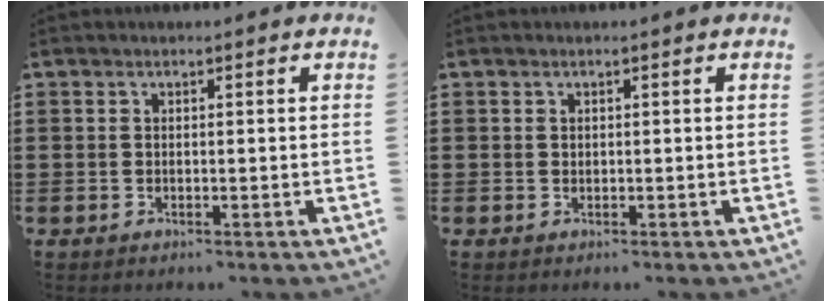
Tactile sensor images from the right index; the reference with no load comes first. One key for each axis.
{"total": 0.5, "fx": 0.3, "fy": 0.4, "fz": 0.1, "tx": -0.001, "ty": 0.004, "tz": 0.006}